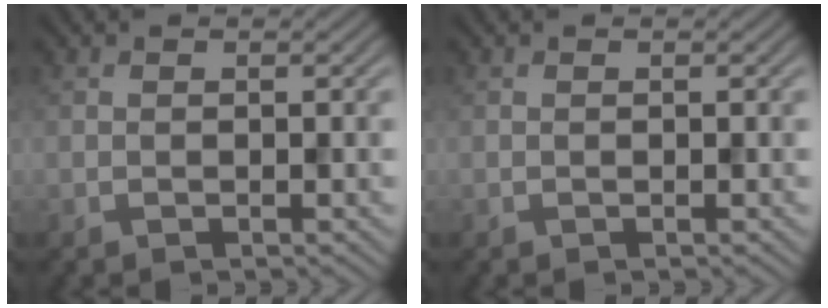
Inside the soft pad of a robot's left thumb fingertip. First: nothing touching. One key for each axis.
{"total": 0.0}